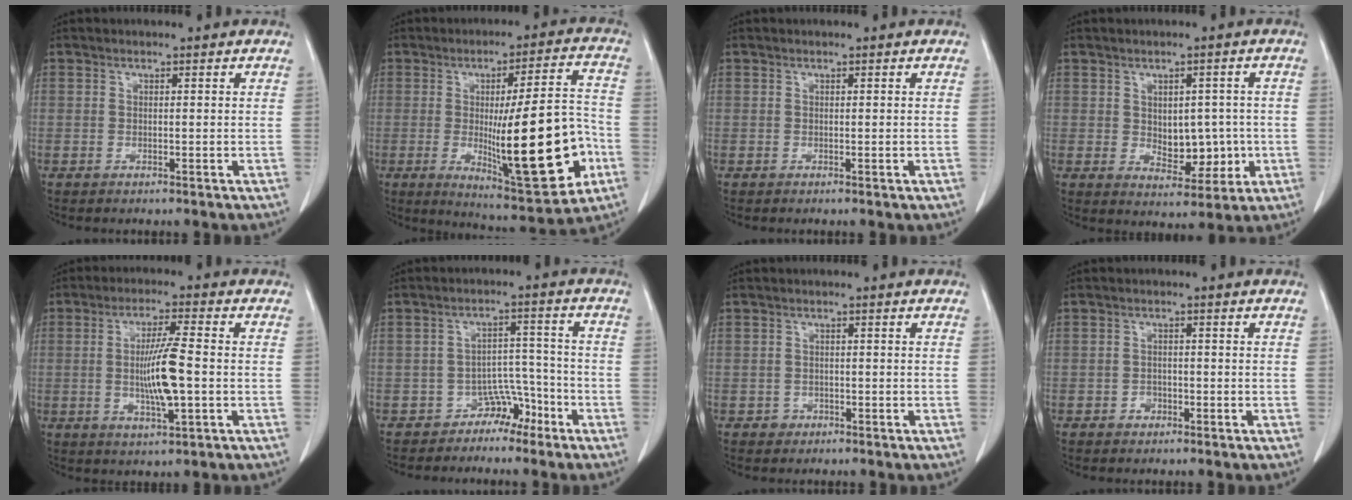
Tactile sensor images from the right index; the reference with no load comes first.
{"total": 19.7, "force": [-4.6, 2.9, 19.0], "torque": [-0.267, -0.008, -0.052]}
{"total": 0.0}
{"total": 6.9, "force": [-0.4, 4.2, 5.4], "torque": [-0.068, 0.005, 0.009]}
{"total": 8.7, "force": [-0.8, 0.6, 8.6], "torque": [-0.160, -0.007, -0.016]}
{"total": 4.5, "force": [-3.4, 2.8, 0.8], "torque": [0.000, 0.022, -0.051]}
{"total": 1.3, "force": [-0.7, 1.1, 0.1], "torque": [0.005, 0.006, -0.012]}
{"total": 1.5, "force": [-0.8, 1.1, 0.5], "torque": [-0.004, 0.006, -0.013]}